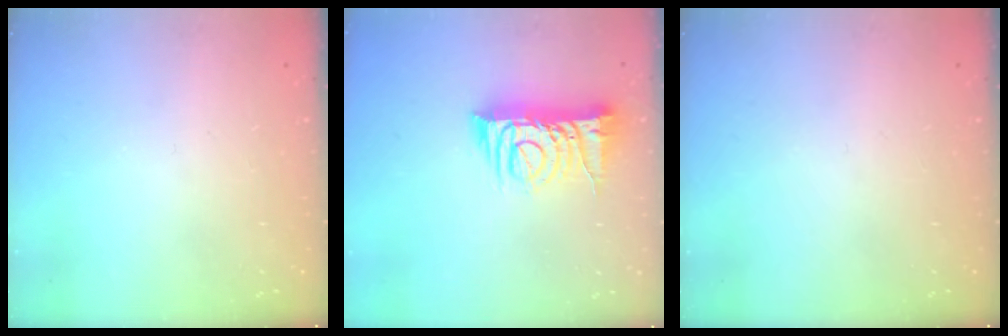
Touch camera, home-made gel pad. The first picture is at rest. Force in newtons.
{"total": 10.8, "press": 10.7, "slide": 1.4}
{"total": 0.0}